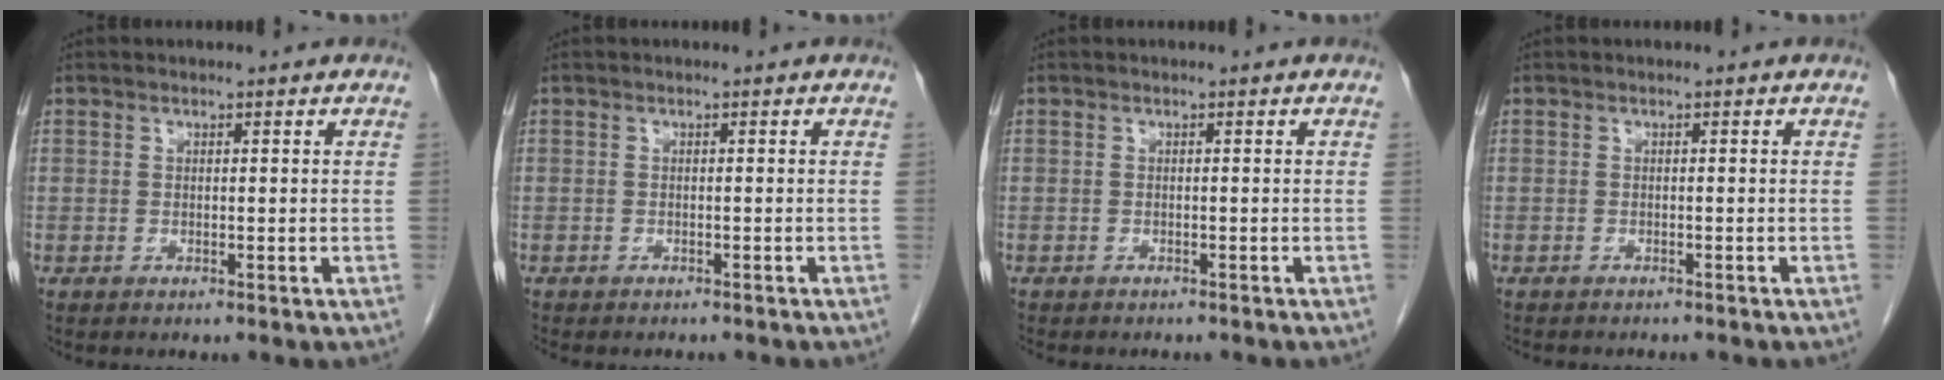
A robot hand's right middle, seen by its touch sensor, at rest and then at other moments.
{"total": 4.5, "force": [-4.1, 1.2, 1.6], "torque": [-0.023, -0.007, -0.051]}
{"total": 4.0, "force": [-3.6, 1.0, 1.5], "torque": [-0.023, -0.008, -0.043]}
{"total": 4.4, "force": [-3.9, 1.0, 1.6], "torque": [-0.025, -0.008, -0.049]}